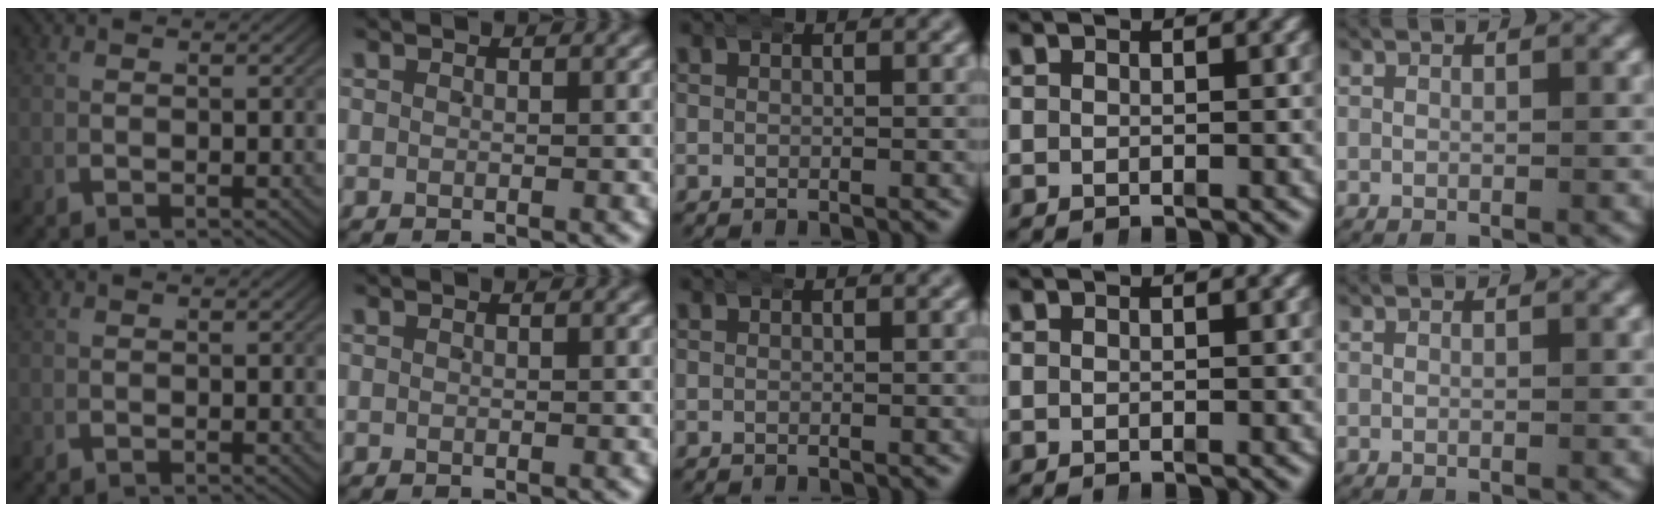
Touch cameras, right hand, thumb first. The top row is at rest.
{}